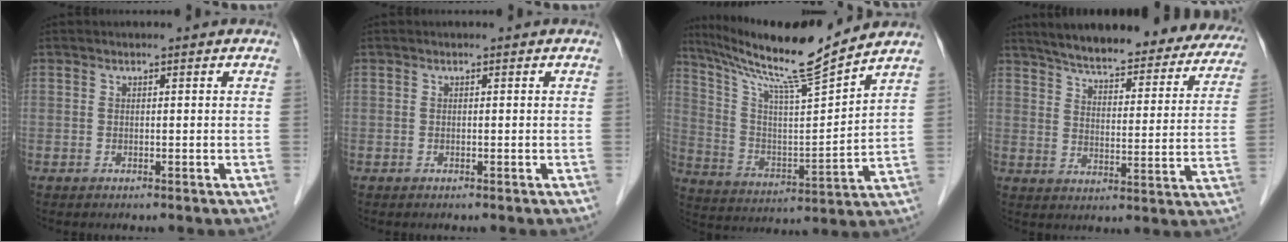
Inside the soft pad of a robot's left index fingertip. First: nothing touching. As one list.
[{"total": 0.0}, {"total": 15.9, "force": [13.9, -1.6, 7.5], "torque": [-0.145, -0.011, 0.242]}, {"total": 26.6, "force": [23.5, 6.1, 10.8], "torque": [-0.150, -0.029, 0.285]}]